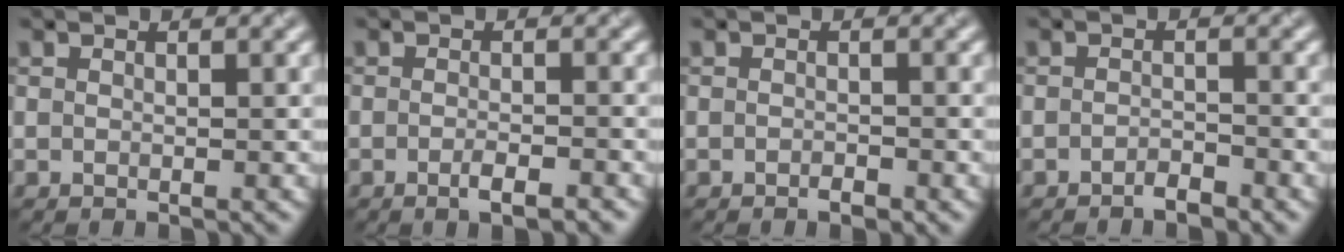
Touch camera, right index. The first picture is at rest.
{"total": 2.4, "force": [-1.4, 0.6, 1.8], "torque": [-0.025, 0.001, -0.023]}
{"total": 1.1, "force": [-0.8, 0.3, 0.6], "torque": [-0.009, 0.000, -0.012]}
{"total": 1.6, "force": [-1.4, 0.4, 0.7], "torque": [-0.015, 0.003, -0.025]}